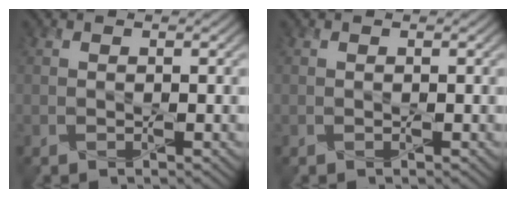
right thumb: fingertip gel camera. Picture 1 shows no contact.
{"total": 0.0}